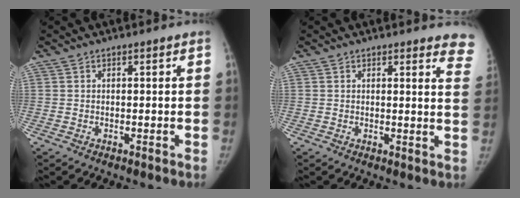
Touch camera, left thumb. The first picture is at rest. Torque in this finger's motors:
{"motor_torque": [1.25, -0.32, 0.49, -0.42, 0.12]}